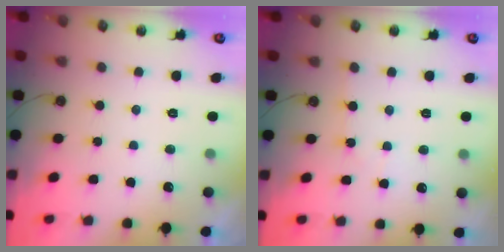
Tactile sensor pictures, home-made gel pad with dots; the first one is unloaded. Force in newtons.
{"total": 3.0, "press": 3.0, "slide": 0.4}